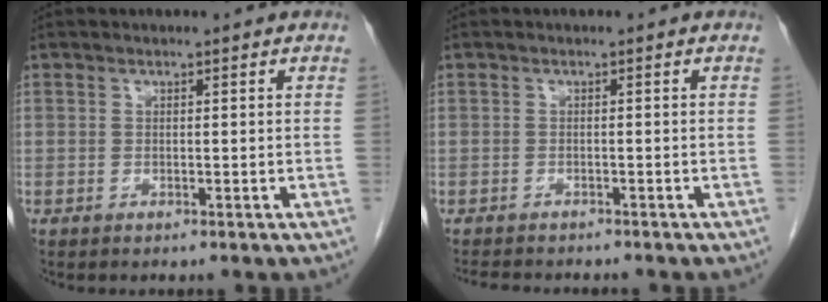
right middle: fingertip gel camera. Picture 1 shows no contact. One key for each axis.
{"total": 5.9, "fx": -5.3, "fy": 1.3, "fz": 2.2, "tx": -0.031, "ty": -0.006, "tz": -0.077}